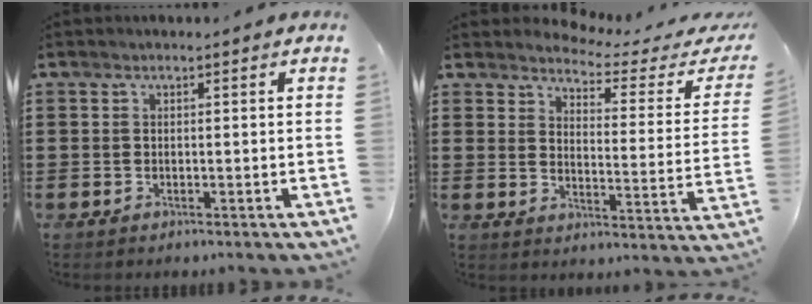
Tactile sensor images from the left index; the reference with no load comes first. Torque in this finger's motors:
{"motor_torque": [1.10, -1.04, 0.10, 0.00]}